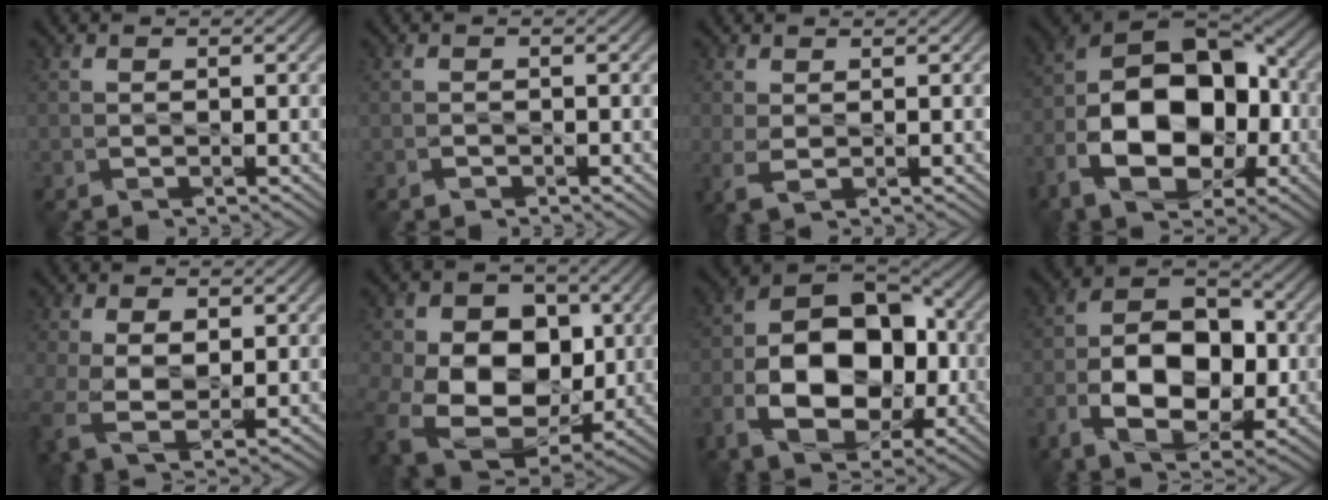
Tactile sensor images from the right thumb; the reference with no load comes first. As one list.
[{"total": 0.5, "force": [-0.4, 0.3, 0.1], "torque": [0.001, -0.002, -0.007]}, {"total": 2.3, "force": [0.2, 0.9, 2.1], "torque": [-0.063, -0.005, 0.003]}, {"total": 16.4, "force": [-4.6, 9.8, 12.3], "torque": [-0.224, -0.021, -0.096]}, {"total": 6.4, "force": [-0.5, 3.8, 5.1], "torque": [-0.131, -0.016, -0.008]}, {"total": 16.6, "force": [-2.9, 12.8, 10.2], "torque": [-0.212, -0.029, -0.048]}, {"total": 14.6, "force": [-3.5, 9.1, 10.8], "torque": [-0.198, -0.013, -0.070]}, {"total": 11.5, "force": [-3.0, 7.0, 8.7], "torque": [-0.163, 0.000, -0.060]}]